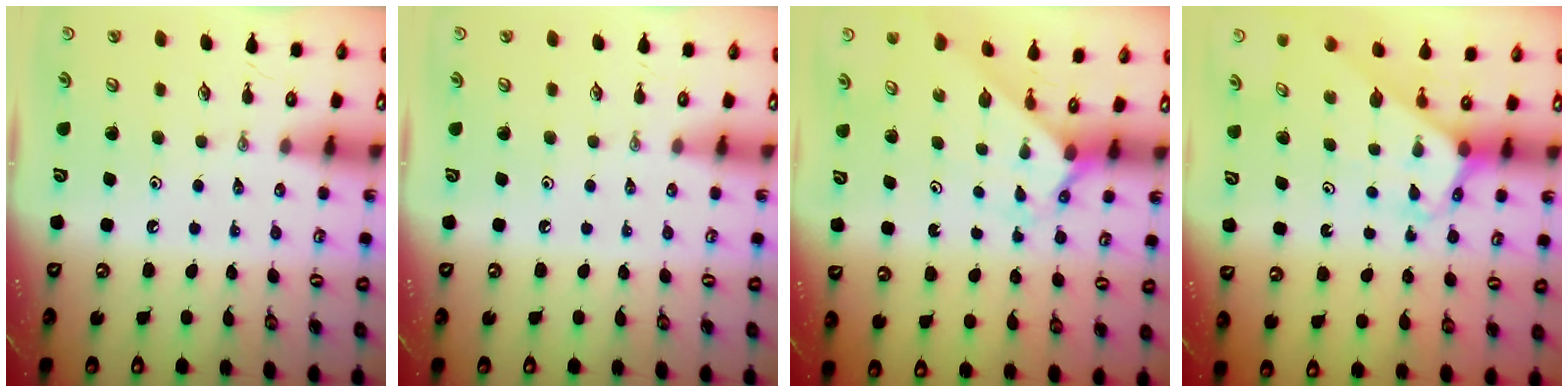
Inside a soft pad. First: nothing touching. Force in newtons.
{"total": 0.0}
{"total": 2.0, "press": 2.0, "slide": 0.2}
{"total": 3.0, "press": 3.0, "slide": 0.2}